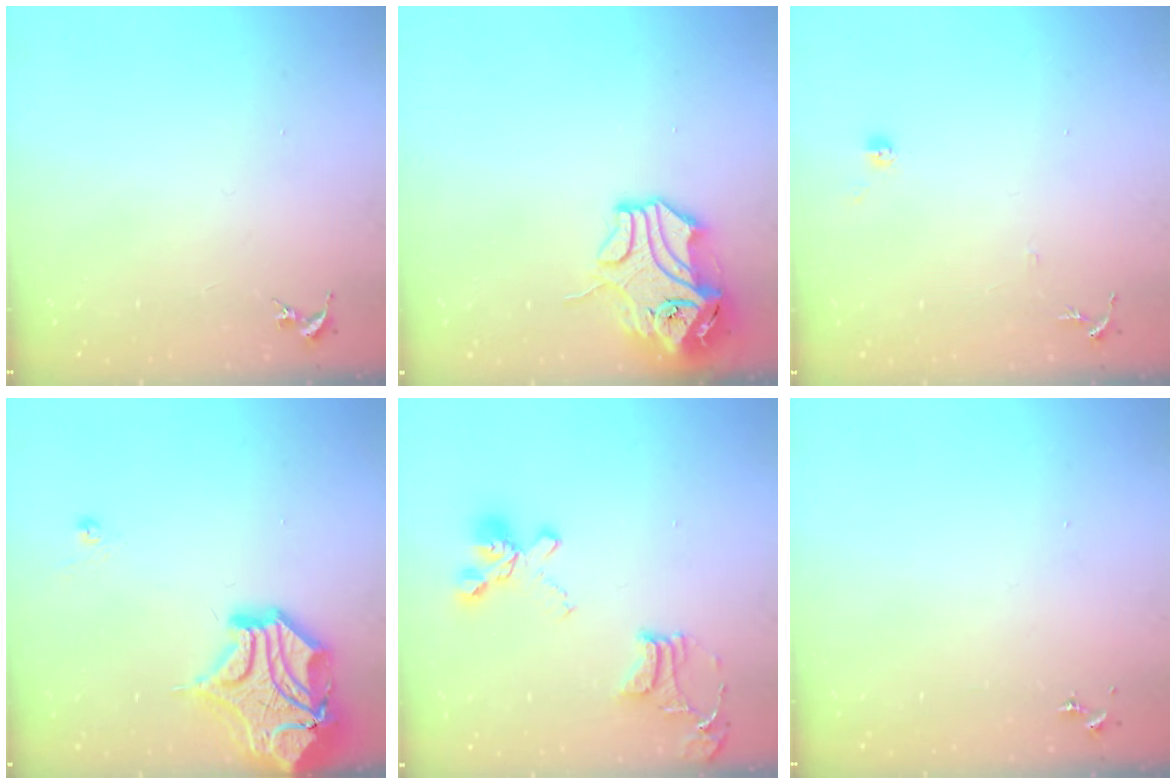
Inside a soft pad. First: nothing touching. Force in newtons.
{"total": 12.0, "press": 11.9, "slide": 1.6}
{"total": 6.9, "press": 6.8, "slide": 0.6}
{"total": 19.0, "press": 18.8, "slide": 2.6}
{"total": 18.1, "press": 18.0, "slide": 1.8}
{"total": 0.0}